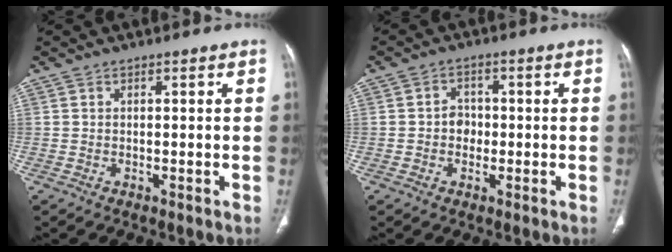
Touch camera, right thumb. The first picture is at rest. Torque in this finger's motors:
{"motor_torque": [-0.78, 0.15, -0.07, 1.08, 0.04]}